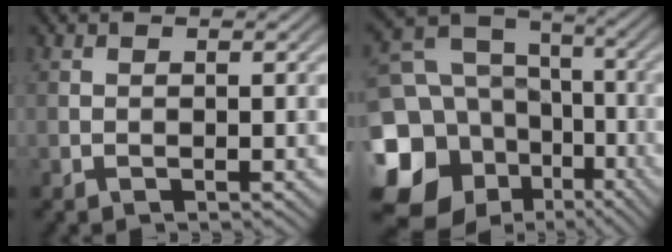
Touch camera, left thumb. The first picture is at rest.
{"total": 18.3, "force": [-5.1, 15.4, 8.4], "torque": [-0.252, -0.026, -0.097]}